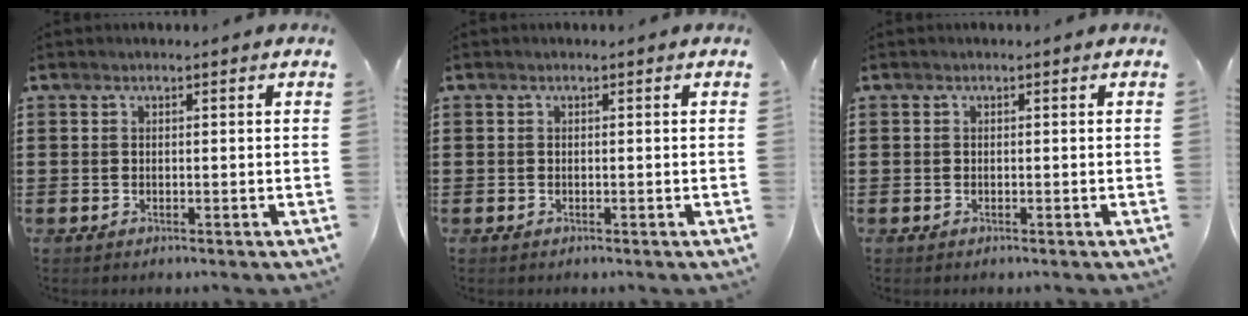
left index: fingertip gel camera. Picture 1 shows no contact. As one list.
[{"total": 0.0}, {"total": 0.0}]